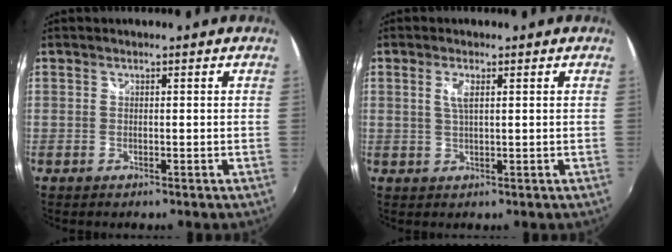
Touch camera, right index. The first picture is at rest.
{"total": 2.4, "force": [0.8, 0.6, 2.2], "torque": [-0.044, 0.000, 0.014]}